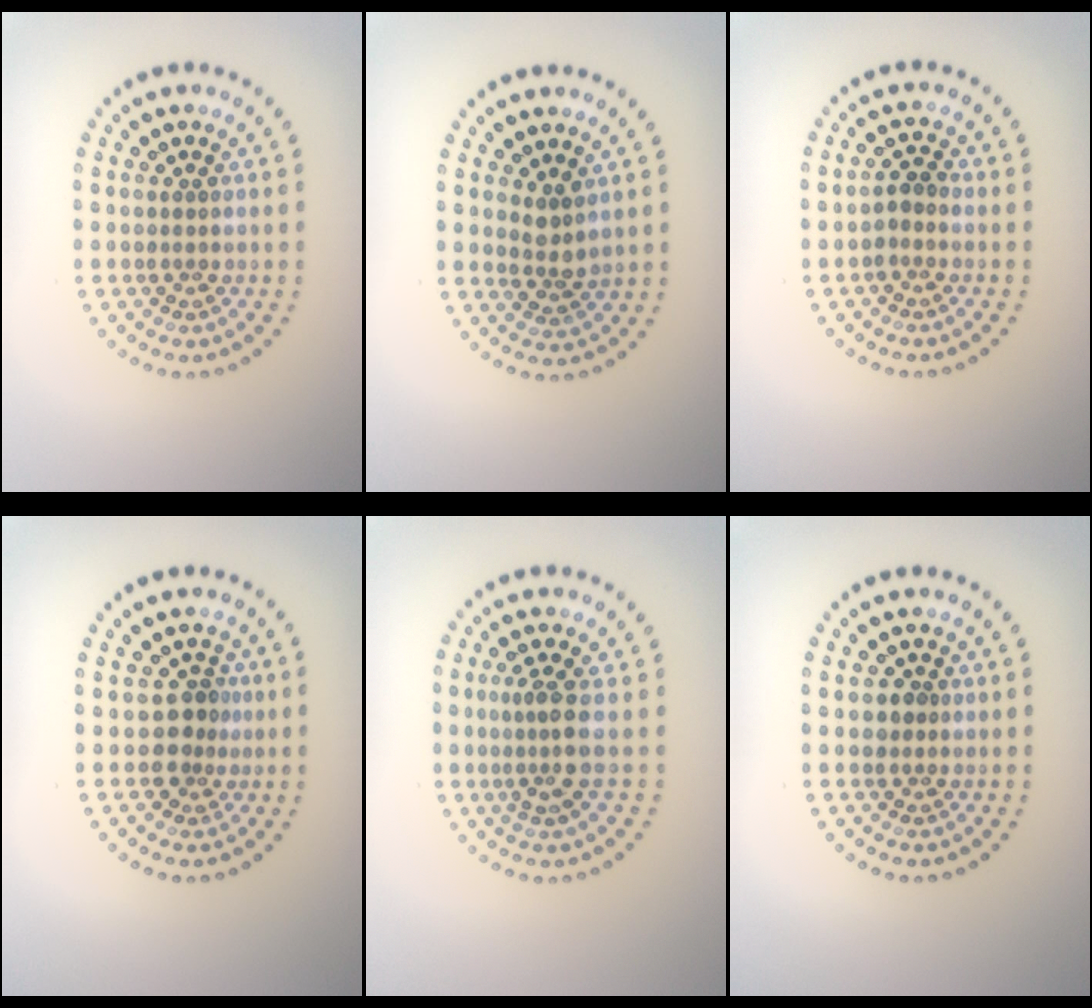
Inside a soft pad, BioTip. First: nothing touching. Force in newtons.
{"total": 1.8, "press": 1.4, "slide": 1.1}
{"total": 1.2, "press": 1.1, "slide": 0.5}
{"total": 2.3, "press": 1.9, "slide": 1.4}
{"total": 2.6, "press": 1.9, "slide": 1.8}
{"total": 1.3, "press": 1.1, "slide": 0.7}